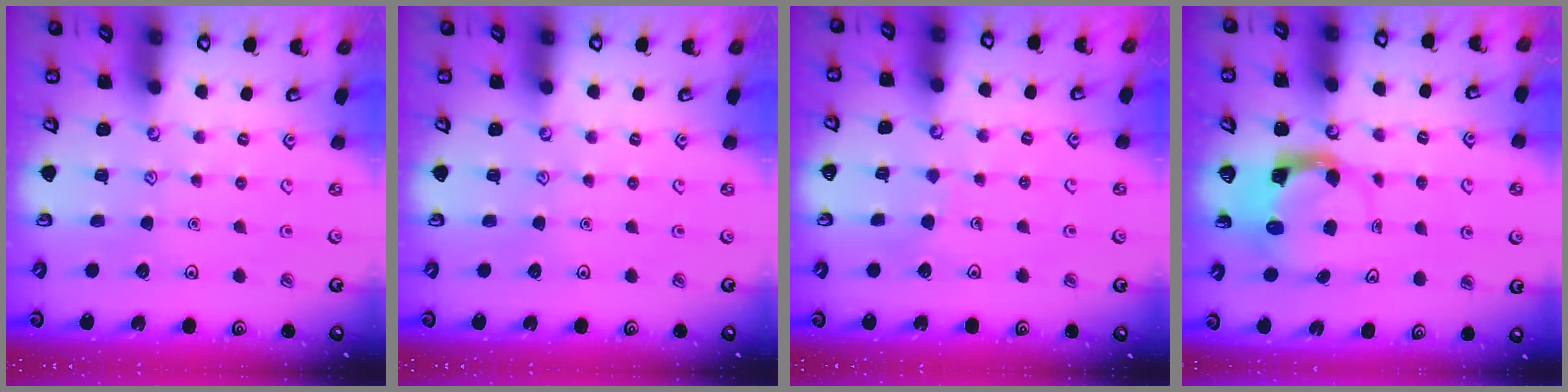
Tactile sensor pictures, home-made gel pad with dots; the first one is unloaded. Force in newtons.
{"total": 0.0}
{"total": 1.8, "press": 1.8, "slide": 0.0}
{"total": 3.6, "press": 3.6, "slide": 0.6}